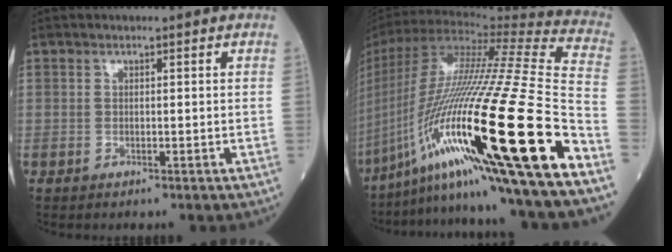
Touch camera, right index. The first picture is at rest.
{"total": 39.5, "force": [-15.6, 1.4, 36.2], "torque": [-0.628, -0.056, -0.284]}